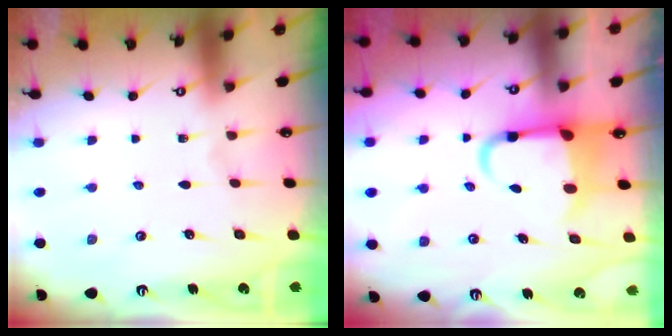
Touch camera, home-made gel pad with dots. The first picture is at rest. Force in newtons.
{"total": 6.7, "press": 6.5, "slide": 1.6}